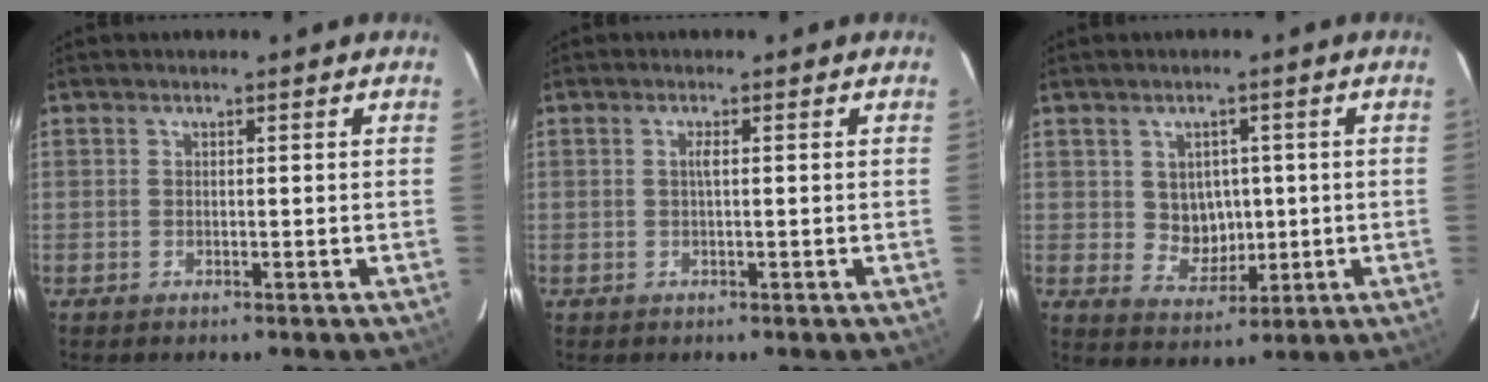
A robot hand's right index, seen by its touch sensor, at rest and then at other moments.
{"total": 1.0, "force": [0.1, -0.1, 1.0], "torque": [-0.019, 0.001, 0.000]}
{"total": 5.8, "force": [0.6, 5.4, 2.1], "torque": [-0.038, 0.005, 0.023]}